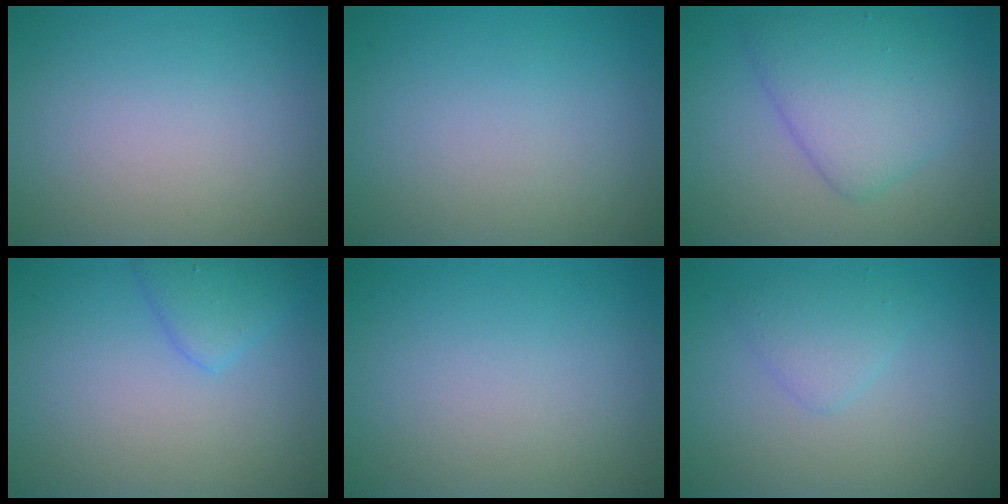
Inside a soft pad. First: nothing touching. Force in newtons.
{"total": 0.0}
{"total": 5.1, "press": 5.1, "slide": 0.1}
{"total": 2.3, "press": 2.3, "slide": 0.1}
{"total": 0.0}
{"total": 1.8, "press": 1.8, "slide": 0.1}